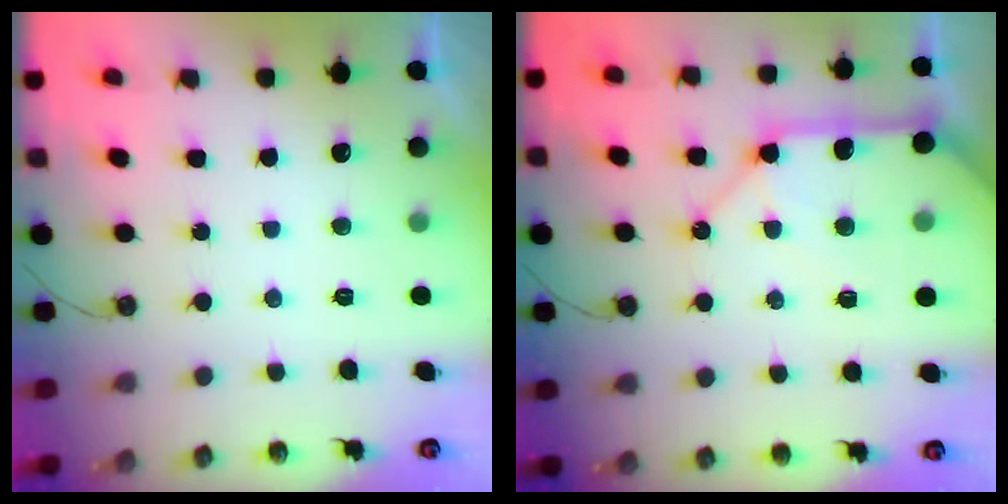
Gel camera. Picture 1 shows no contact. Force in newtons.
{"total": 14.4, "press": 14.3, "slide": 2.1}